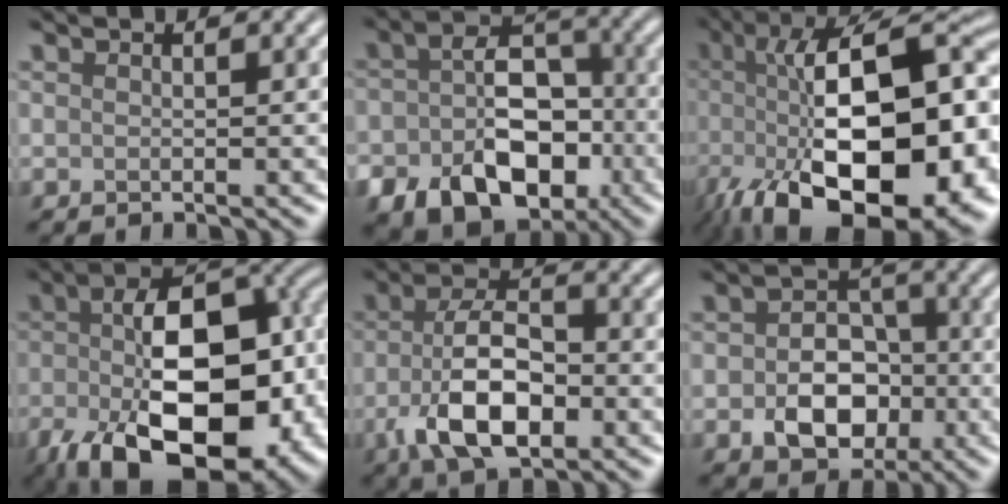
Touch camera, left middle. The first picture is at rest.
{"total": 10.6, "force": [-4.0, 7.2, 6.6], "torque": [-0.105, -0.021, -0.057]}
{"total": 19.3, "force": [-4.0, 8.7, 16.8], "torque": [-0.264, -0.013, -0.057]}
{"total": 16.9, "force": [-4.6, 9.2, 13.5], "torque": [-0.200, -0.024, -0.061]}
{"total": 7.7, "force": [-2.5, 3.7, 6.2], "torque": [-0.127, 0.000, -0.049]}
{"total": 6.2, "force": [-1.8, 4.4, 3.9], "torque": [-0.059, -0.005, -0.026]}